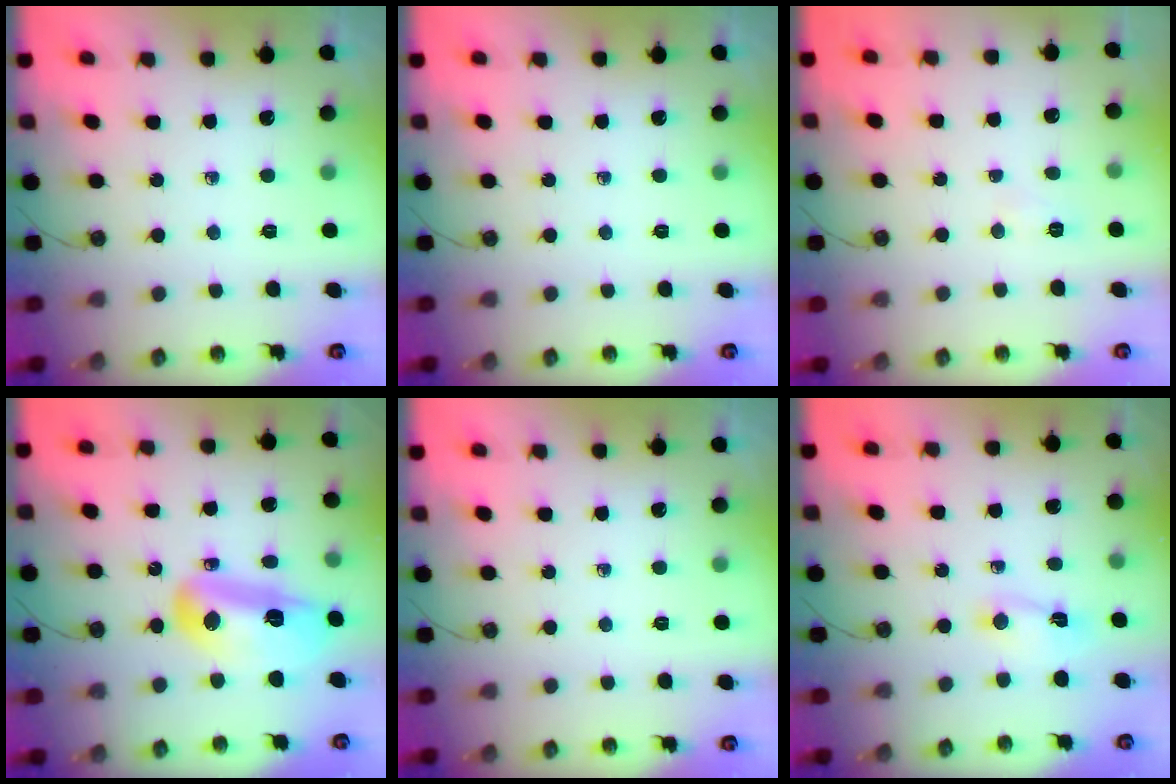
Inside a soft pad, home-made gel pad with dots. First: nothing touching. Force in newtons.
{"total": 0.0}
{"total": 3.9, "press": 3.9, "slide": 0.4}
{"total": 26.1, "press": 20.0, "slide": 16.7}
{"total": 0.0}
{"total": 1.8, "press": 1.8, "slide": 0.3}